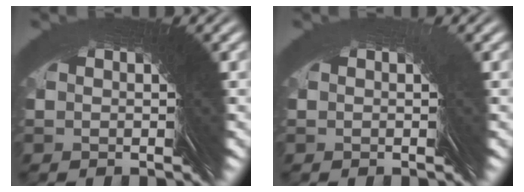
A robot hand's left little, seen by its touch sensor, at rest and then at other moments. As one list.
[{"total": 2.2, "force": [0.3, -0.8, -2.1], "torque": [0.031, 0.005, 0.005]}]